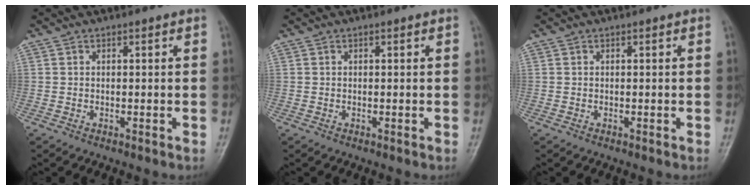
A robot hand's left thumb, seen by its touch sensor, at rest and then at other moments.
{"total": 0.0}
{"total": 0.0}